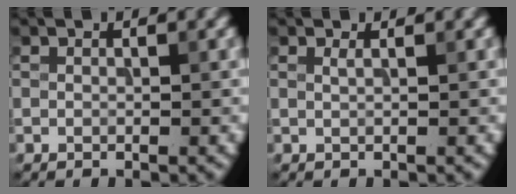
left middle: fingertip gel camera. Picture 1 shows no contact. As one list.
[{"total": 0.9, "force": [0.5, 0.3, 0.6], "torque": [-0.008, -0.001, 0.004]}]